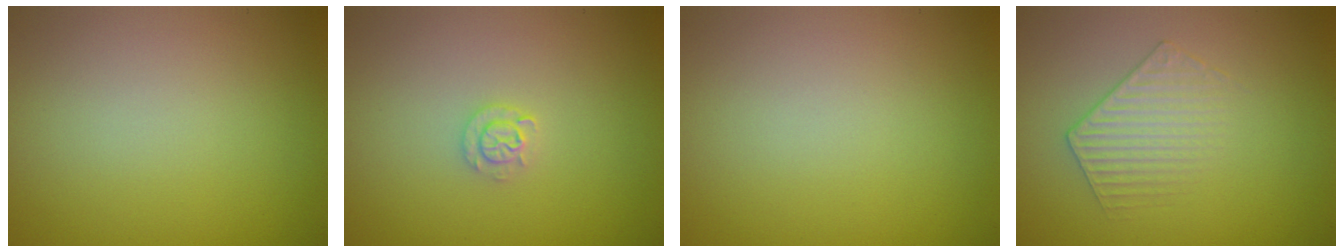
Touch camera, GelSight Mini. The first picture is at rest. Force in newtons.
{"total": 1.3, "press": 1.3, "slide": 0.2}
{"total": 0.0}
{"total": 1.7, "press": 1.2, "slide": 1.3}